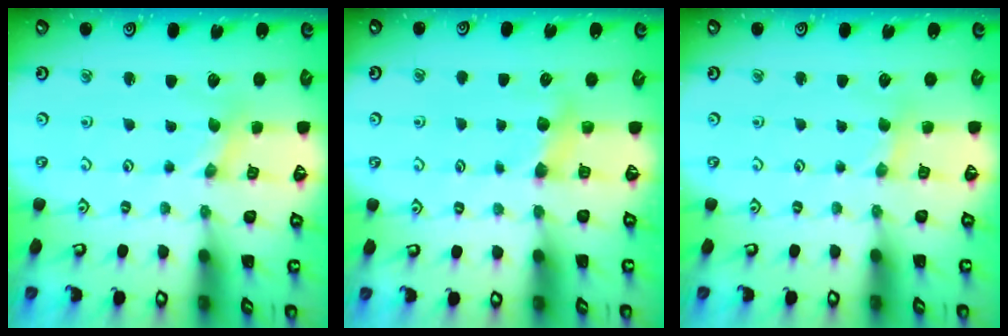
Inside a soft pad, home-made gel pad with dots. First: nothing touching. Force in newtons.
{"total": 5.1, "press": 5.0, "slide": 0.8}
{"total": 2.1, "press": 2.1, "slide": 0.3}